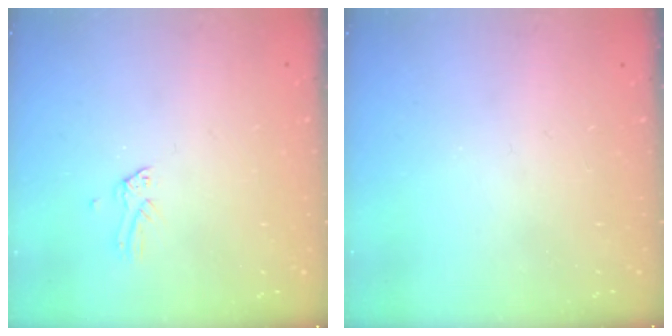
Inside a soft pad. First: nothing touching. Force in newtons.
{"total": 2.2, "press": 2.2, "slide": 0.0}